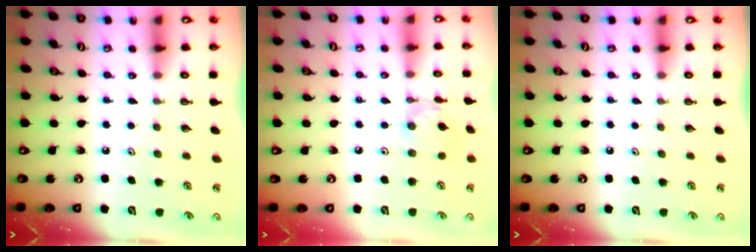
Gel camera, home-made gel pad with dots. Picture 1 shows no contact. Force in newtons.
{"total": 3.9, "press": 3.9, "slide": 0.3}
{"total": 0.0}